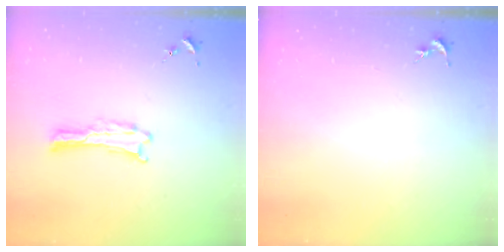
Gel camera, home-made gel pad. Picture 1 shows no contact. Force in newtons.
{"total": 0.0}